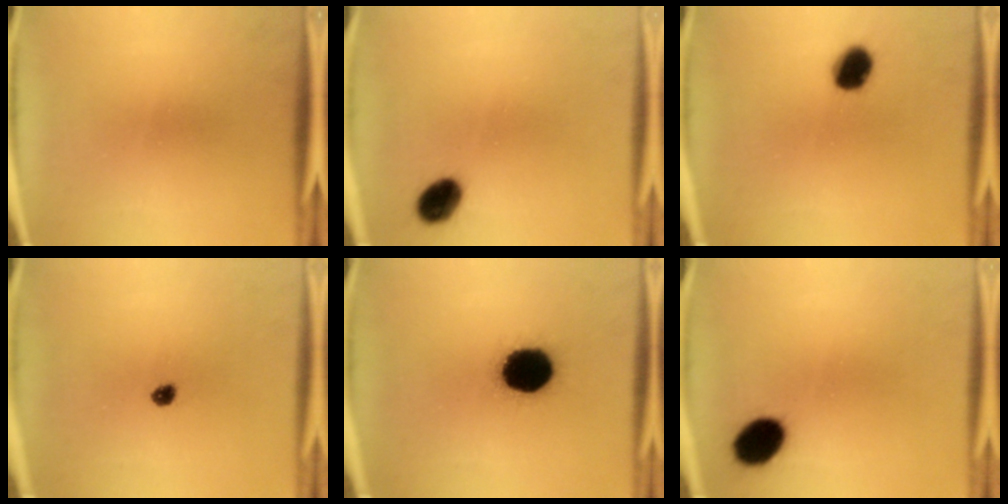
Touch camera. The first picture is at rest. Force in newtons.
{"total": 6.3}
{"total": 6.6}
{"total": 1.9}
{"total": 17.9}
{"total": 8.7}